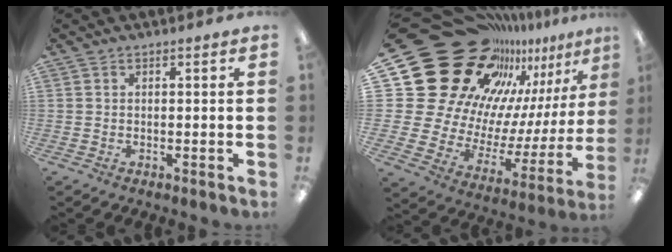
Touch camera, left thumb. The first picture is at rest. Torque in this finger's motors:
{"motor_torque": [0.98, 2.23, 1.25, -1.52, 0.18]}